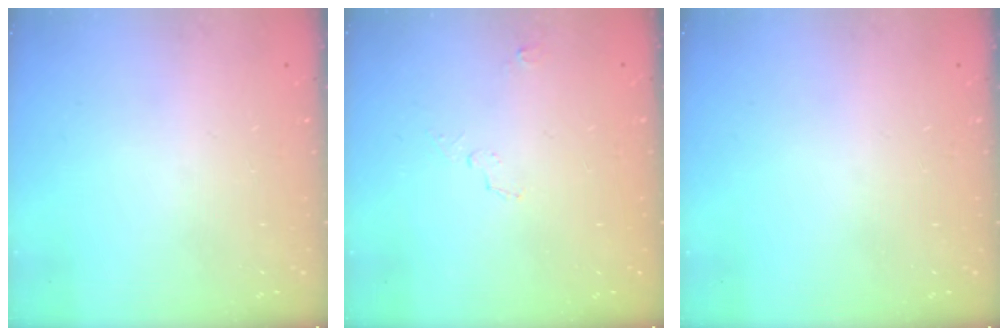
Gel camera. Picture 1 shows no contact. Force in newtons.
{"total": 4.3, "press": 3.9, "slide": 1.8}
{"total": 0.0}